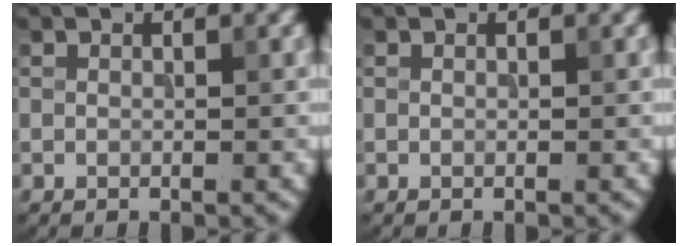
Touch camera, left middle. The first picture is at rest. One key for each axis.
{"total": 0.0}